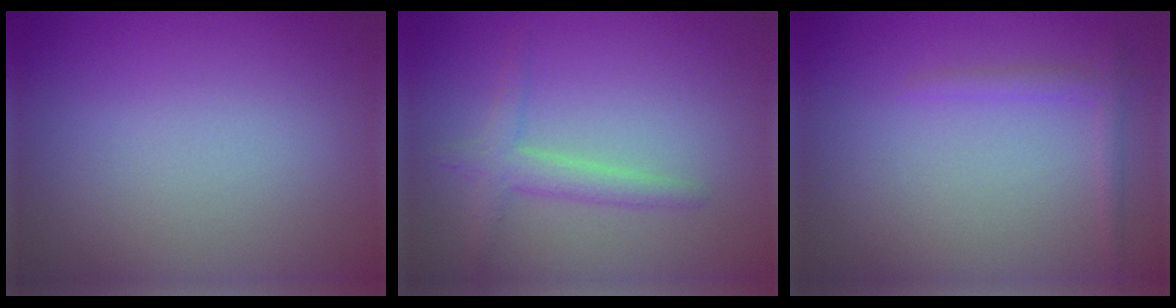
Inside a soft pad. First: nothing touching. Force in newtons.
{"total": 2.3, "press": 2.3, "slide": 0.1}
{"total": 1.3, "press": 1.3, "slide": 0.1}